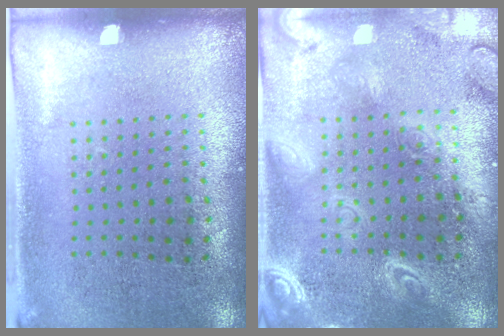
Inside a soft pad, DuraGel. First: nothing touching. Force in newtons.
{"total": 3.4, "press": 3.4, "slide": 0.4}